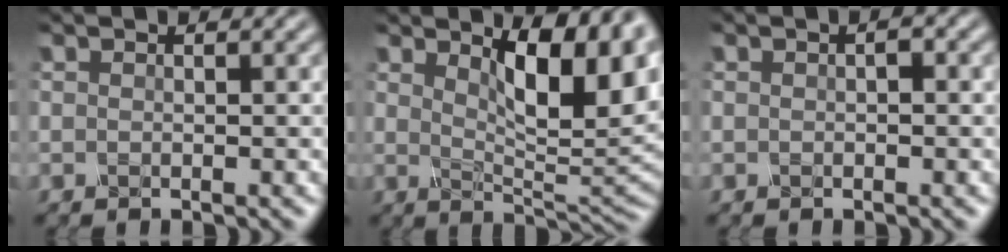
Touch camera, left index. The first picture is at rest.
{"total": 9.1, "force": [3.2, 3.5, 7.8], "torque": [-0.113, -0.005, 0.049]}
{"total": 0.9, "force": [0.0, 0.5, 0.8], "torque": [-0.012, 0.001, -0.001]}